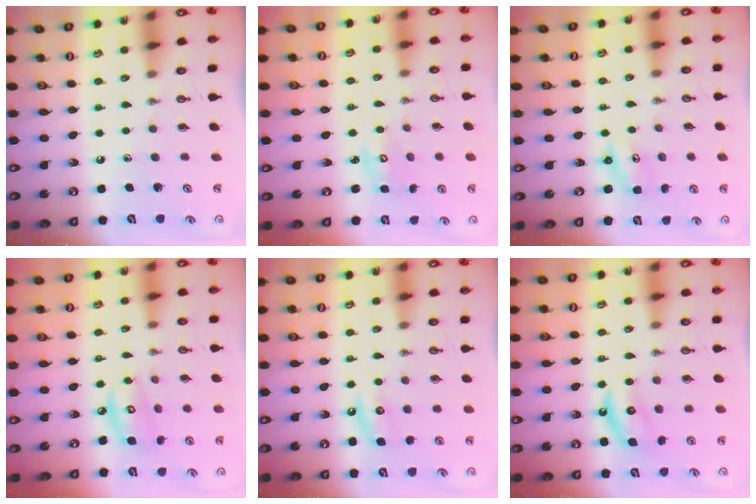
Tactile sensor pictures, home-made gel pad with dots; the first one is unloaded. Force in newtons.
{"total": 3.2, "press": 3.2, "slide": 0.3}
{"total": 2.4, "press": 2.4, "slide": 0.2}
{"total": 7.9, "press": 7.9, "slide": 0.6}
{"total": 4.3, "press": 4.3, "slide": 0.3}
{"total": 4.6, "press": 4.5, "slide": 0.5}